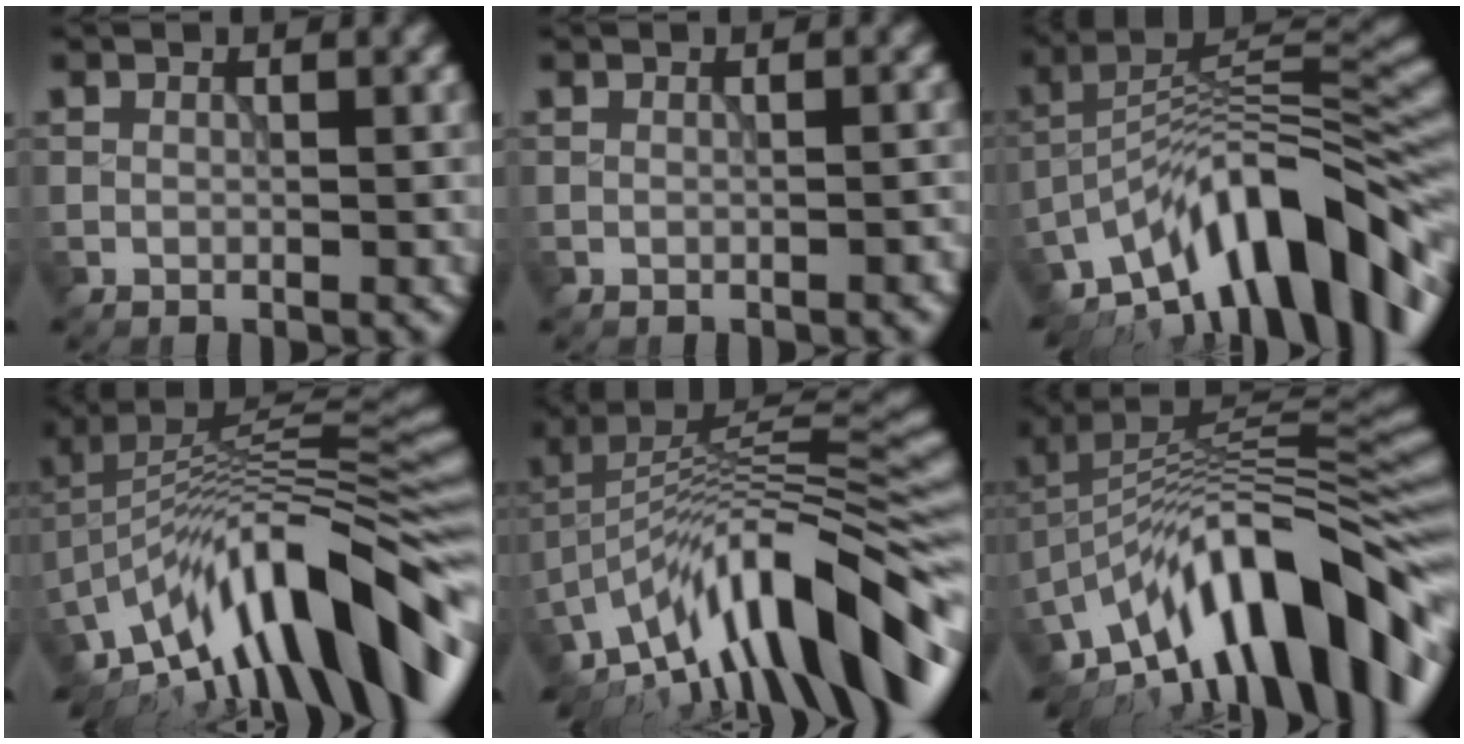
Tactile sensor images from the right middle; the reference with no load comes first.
{"total": 0.7, "force": [-0.4, 0.2, 0.5], "torque": [-0.009, 0.001, -0.006]}
{"total": 13.9, "force": [-8.4, 5.1, 9.9], "torque": [-0.143, 0.031, -0.150]}
{"total": 14.6, "force": [-7.4, 4.9, 11.6], "torque": [-0.179, 0.041, -0.142]}
{"total": 13.6, "force": [-7.8, 4.0, 10.4], "torque": [-0.162, 0.040, -0.136]}
{"total": 14.8, "force": [-7.5, 5.8, 11.4], "torque": [-0.171, 0.038, -0.142]}